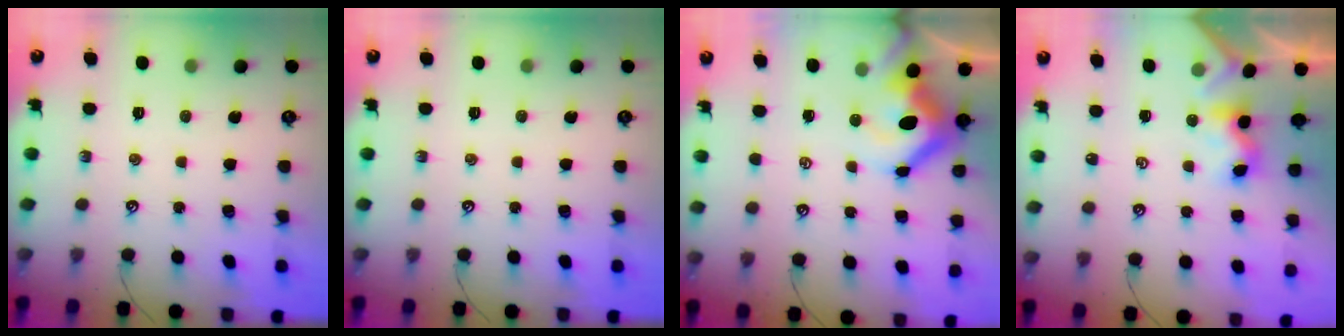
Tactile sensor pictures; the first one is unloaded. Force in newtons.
{"total": 0.0}
{"total": 9.7, "press": 9.6, "slide": 1.7}
{"total": 2.3, "press": 2.3, "slide": 0.3}